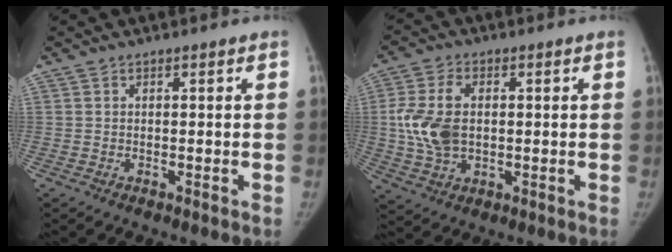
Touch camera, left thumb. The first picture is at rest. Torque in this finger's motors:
{"motor_torque": [0.27, 0.30, 0.75, 0.73, 0.37]}